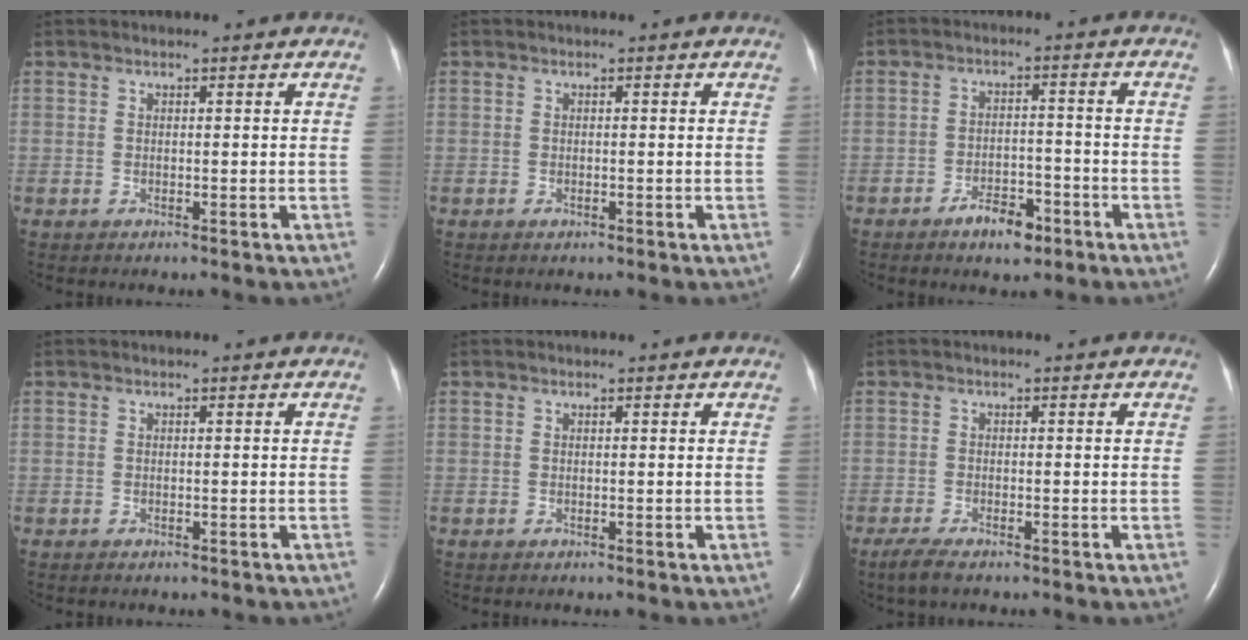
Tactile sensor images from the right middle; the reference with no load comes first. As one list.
[{"total": 0.5, "force": [-0.3, 0.2, 0.3], "torque": [-0.009, 0.000, -0.003]}, {"total": 5.4, "force": [-3.6, 2.2, 3.4], "torque": [-0.058, 0.003, -0.056]}, {"total": 1.6, "force": [-1.3, 0.6, 0.7], "torque": [-0.012, -0.002, -0.012]}, {"total": 0.0}, {"total": 3.1, "force": [-2.3, 0.6, 2.0], "torque": [-0.046, -0.009, -0.040]}]